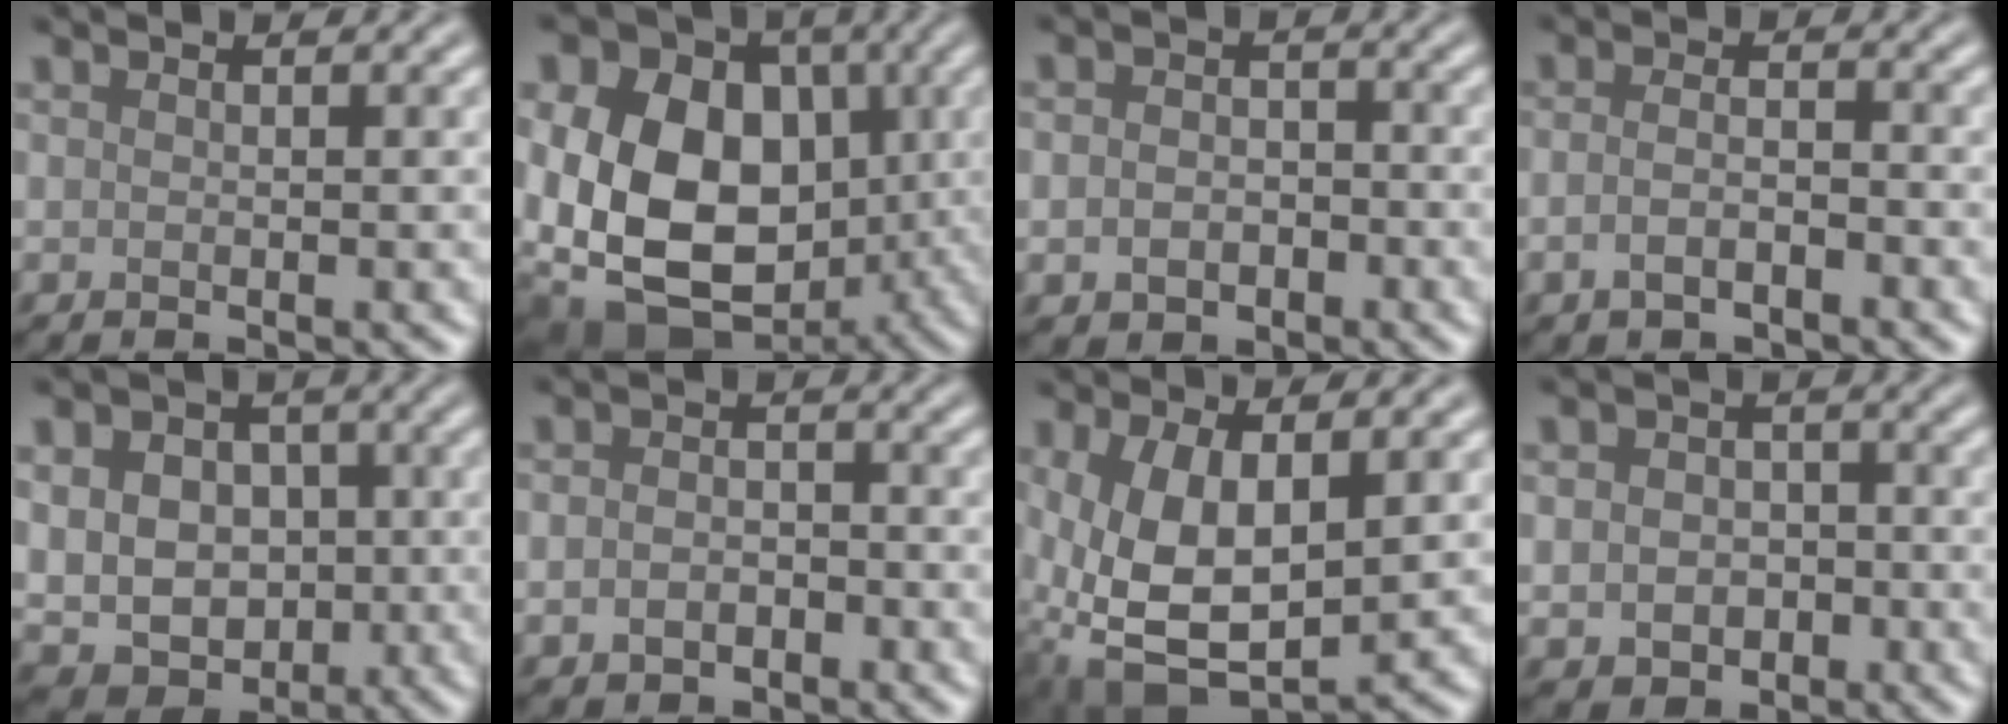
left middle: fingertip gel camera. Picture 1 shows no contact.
{"total": 19.7, "force": [-0.8, 15.4, 12.3], "torque": [-0.240, -0.003, -0.031]}
{"total": 2.8, "force": [-0.9, 2.3, 1.5], "torque": [-0.019, -0.005, -0.020]}
{"total": 2.2, "force": [-1.1, 1.1, 1.6], "torque": [-0.034, 0.000, -0.024]}
{"total": 11.5, "force": [1.4, 9.4, 6.4], "torque": [-0.094, 0.028, 0.011]}
{"total": 2.5, "force": [-0.9, 1.8, 1.3], "torque": [-0.023, -0.002, -0.021]}
{"total": 8.7, "force": [0.2, 4.8, 7.3], "torque": [-0.165, -0.011, 0.012]}
{"total": 4.2, "force": [-0.8, 3.4, 2.3], "torque": [-0.030, -0.010, -0.015]}